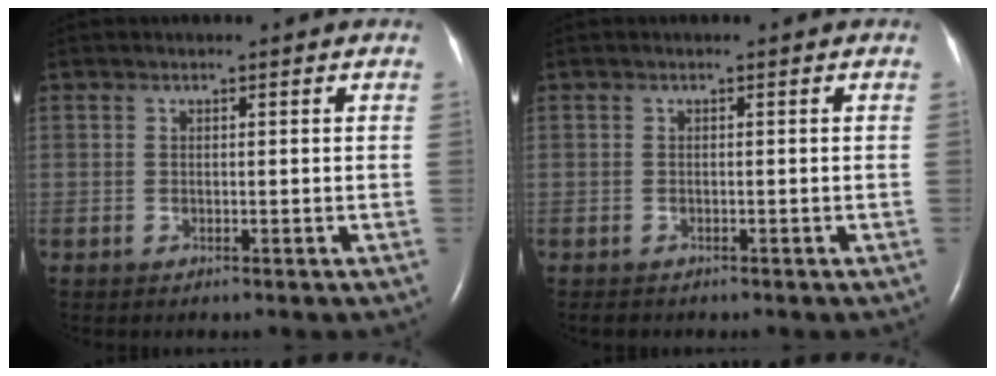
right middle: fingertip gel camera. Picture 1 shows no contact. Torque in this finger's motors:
{"motor_torque": [0.19, -0.05, -0.04, 0.00]}